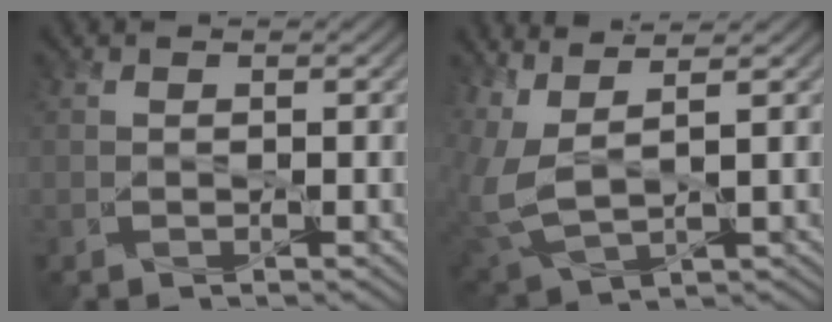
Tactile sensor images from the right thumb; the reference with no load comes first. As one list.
[{"total": 5.9, "force": [3.3, 1.6, 4.5], "torque": [-0.130, 0.004, 0.072]}]